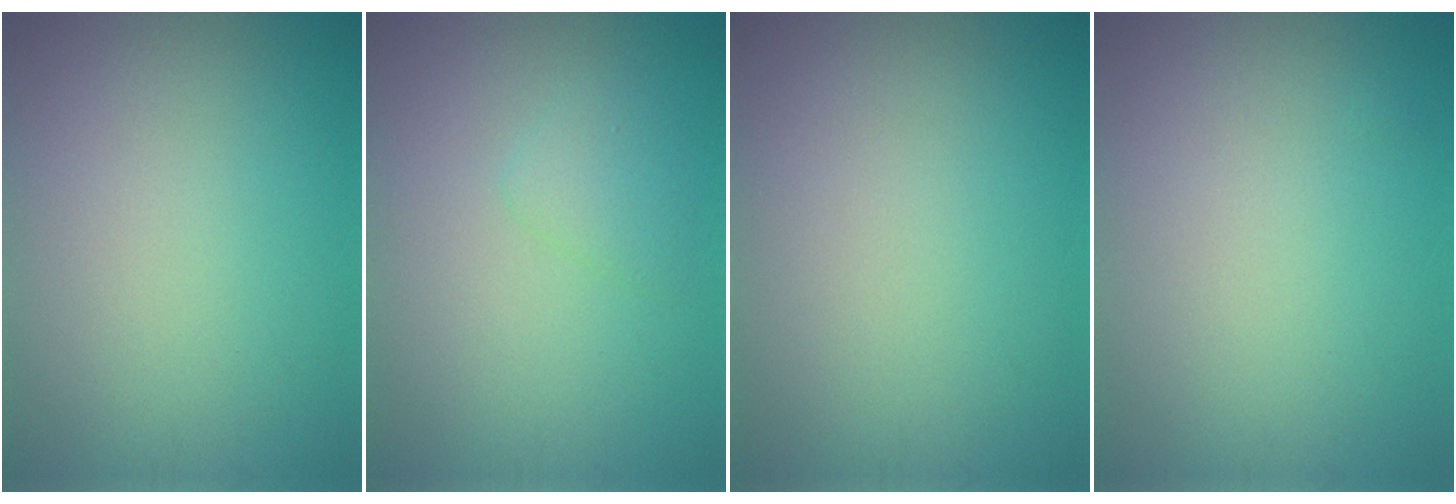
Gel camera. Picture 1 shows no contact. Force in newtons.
{"total": 1.6, "press": 1.6, "slide": 0.1}
{"total": 0.0}
{"total": 0.0}